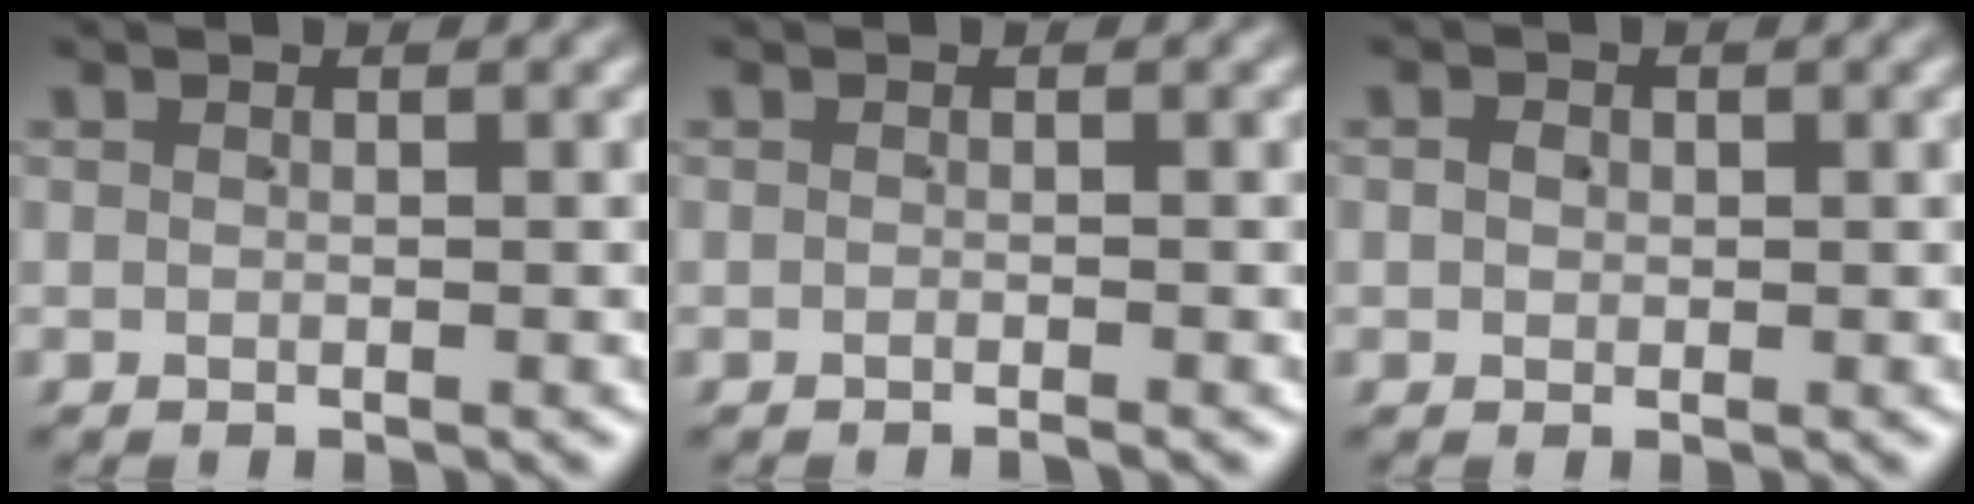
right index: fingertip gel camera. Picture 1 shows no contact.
{"total": 0.6, "force": [-0.5, -0.2, 0.3], "torque": [0.003, 0.004, -0.014]}
{"total": 0.8, "force": [0.0, 0.7, 0.3], "torque": [-0.007, -0.002, 0.003]}